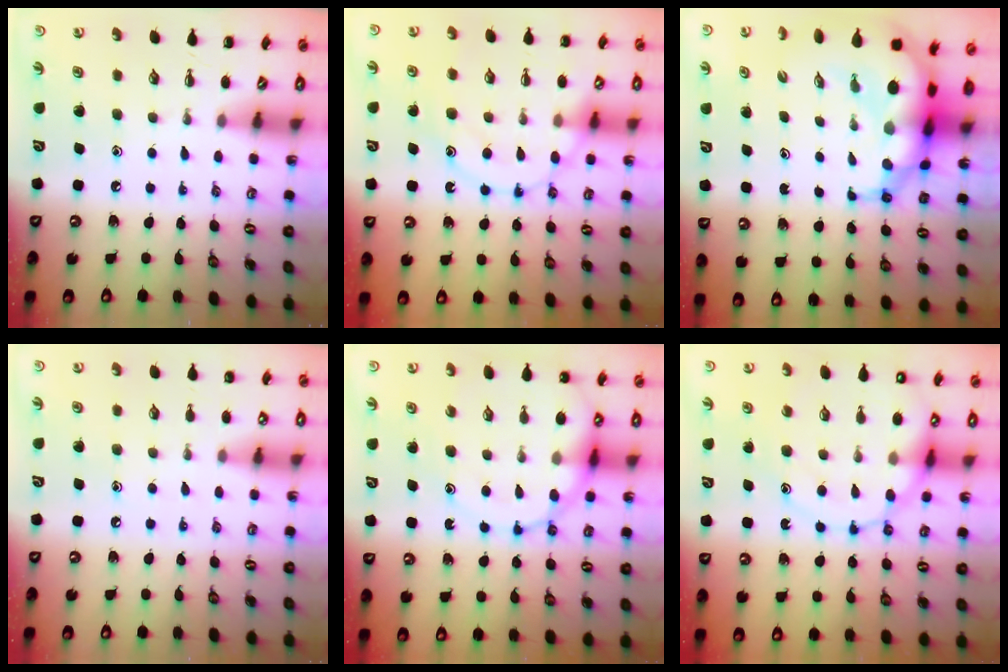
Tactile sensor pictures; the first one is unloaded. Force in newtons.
{"total": 13.1, "press": 13.1, "slide": 0.8}
{"total": 10.9, "press": 10.5, "slide": 2.7}
{"total": 5.3, "press": 5.1, "slide": 1.4}
{"total": 15.9, "press": 15.5, "slide": 3.7}
{"total": 15.2, "press": 15.0, "slide": 2.4}